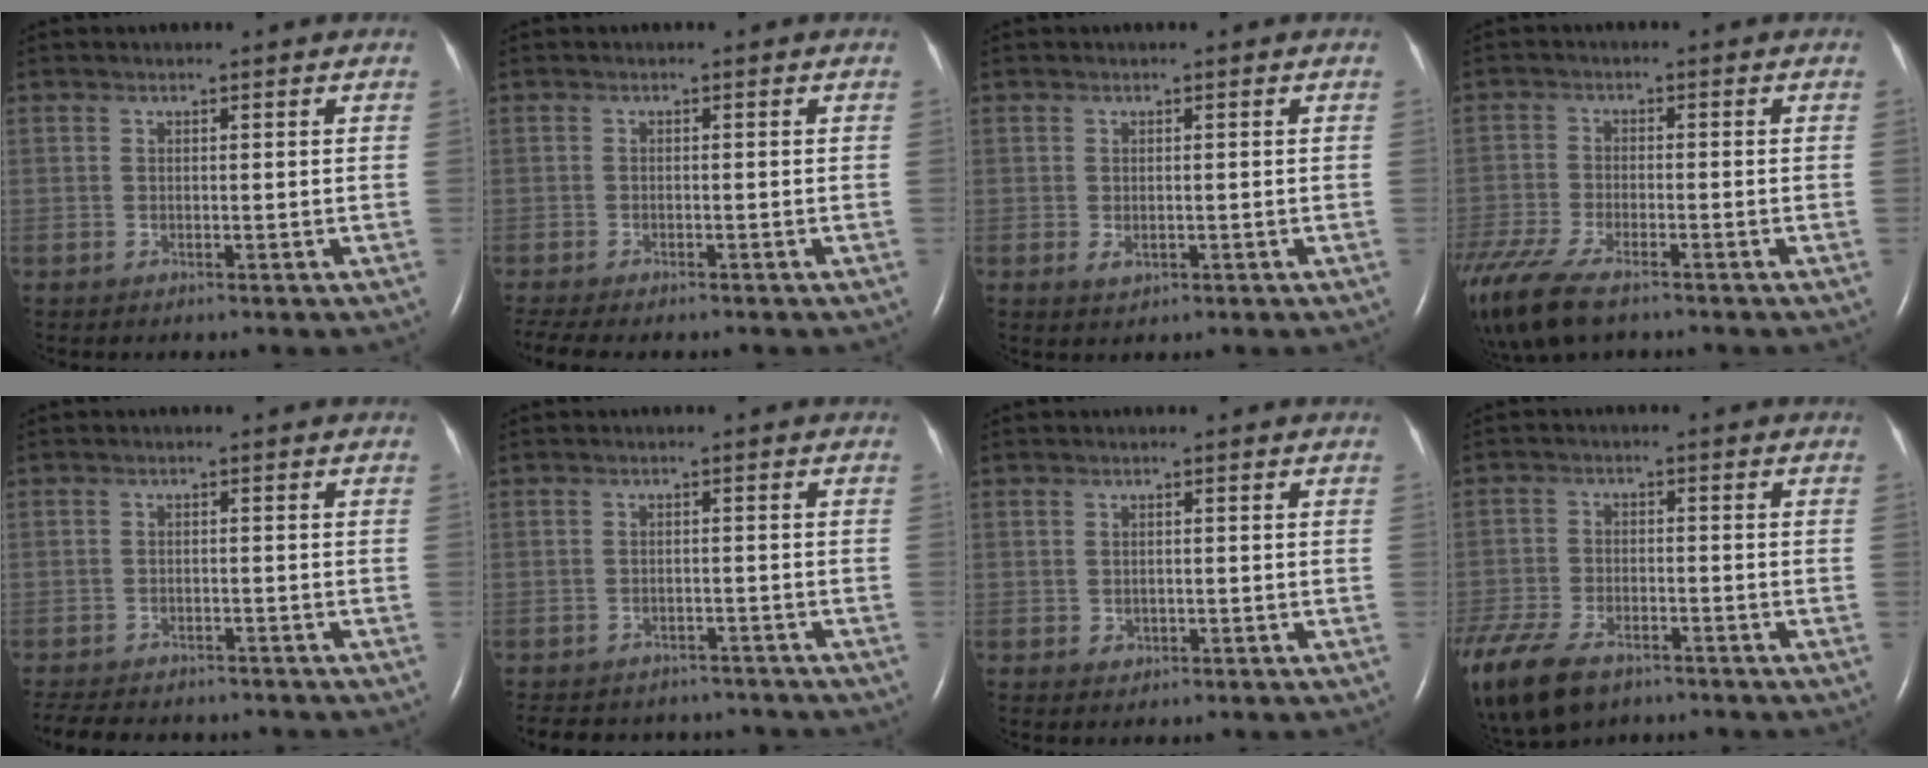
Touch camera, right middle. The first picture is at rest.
{"total": 7.6, "force": [-6.2, 2.2, 3.8], "torque": [-0.069, -0.005, -0.091]}
{"total": 1.6, "force": [-0.4, 0.9, 1.2], "torque": [-0.024, -0.003, -0.001]}
{"total": 11.9, "force": [-8.6, 3.7, 7.3], "torque": [-0.153, -0.027, -0.150]}
{"total": 12.0, "force": [-10.3, 4.1, 4.6], "torque": [-0.098, -0.008, -0.136]}
{"total": 5.3, "force": [-4.6, 2.6, 0.2], "torque": [0.001, 0.007, -0.051]}
{"total": 1.2, "force": [-0.4, 1.0, 0.5], "torque": [-0.011, 0.001, -0.001]}
{"total": 18.3, "force": [-11.6, 10.0, 10.0], "torque": [-0.298, -0.043, -0.191]}